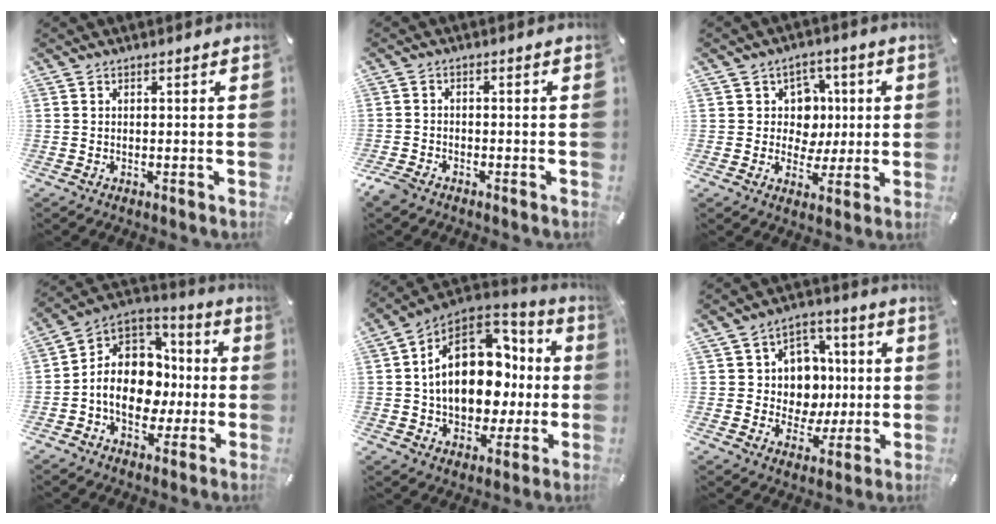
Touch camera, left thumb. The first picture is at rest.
{"total": 2.9, "force": [-2.3, 1.3, 1.2], "torque": [-0.038, 0.005, -0.051]}
{"total": 8.6, "force": [1.1, 8.2, 2.4], "torque": [-0.026, -0.003, 0.023]}
{"total": 14.1, "force": [-2.2, 11.5, 7.9], "torque": [-0.161, 0.001, -0.039]}
{"total": 21.5, "force": [2.1, 15.3, 14.9], "torque": [-0.240, -0.007, 0.043]}
{"total": 11.3, "force": [0.8, 10.7, 3.6], "torque": [-0.051, -0.008, 0.025]}